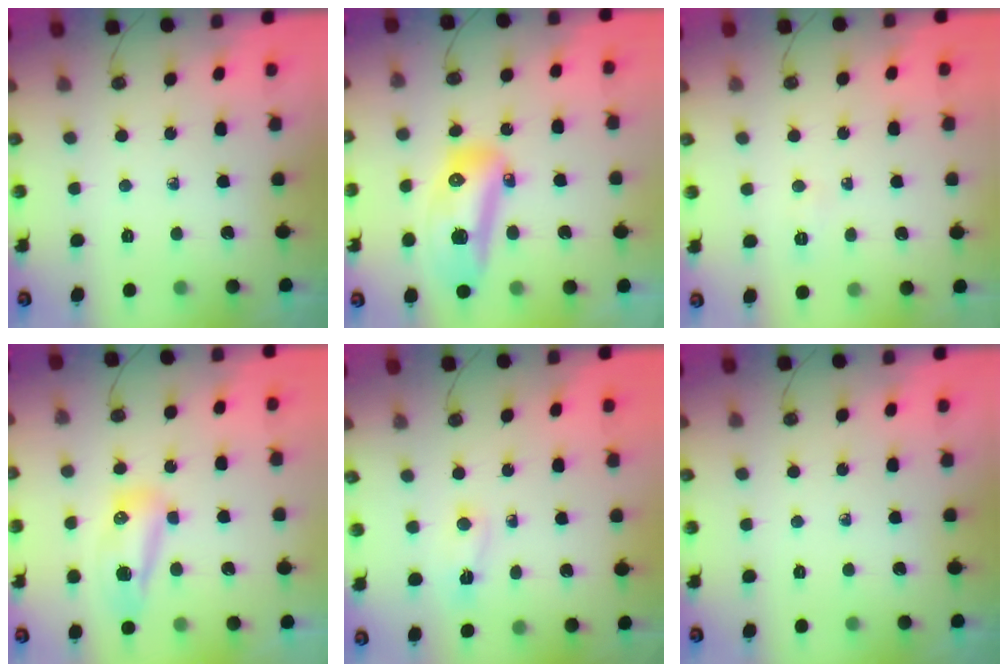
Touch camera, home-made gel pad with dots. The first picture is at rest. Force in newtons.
{"total": 15.7, "press": 15.5, "slide": 2.2}
{"total": 4.4, "press": 4.3, "slide": 1.2}
{"total": 24.6, "press": 13.1, "slide": 20.8}
{"total": 2.9, "press": 2.8, "slide": 0.7}
{"total": 0.0}